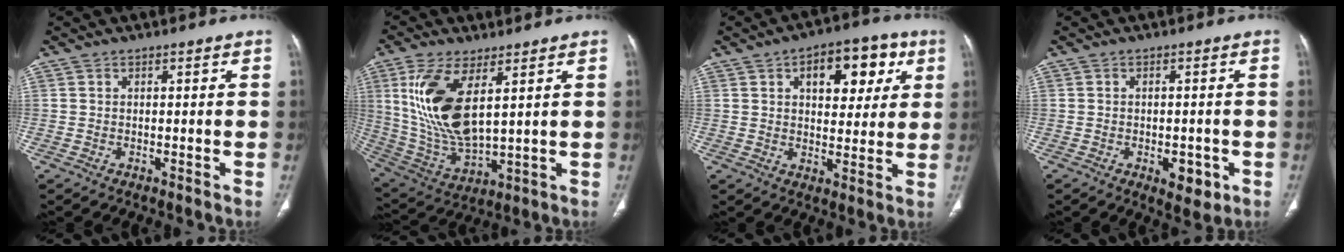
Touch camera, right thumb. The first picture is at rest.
{"total": 16.4, "force": [5.1, 7.0, 13.9], "torque": [-0.288, -0.025, 0.115]}
{"total": 12.9, "force": [5.0, 7.2, 9.5], "torque": [-0.086, -0.003, 0.068]}
{"total": 4.9, "force": [-1.7, 2.6, 3.8], "torque": [-0.035, 0.003, -0.014]}